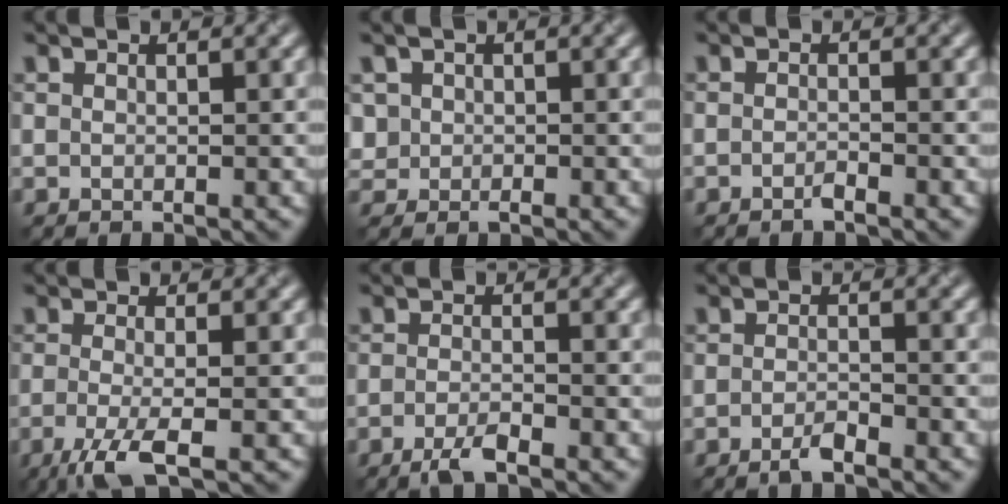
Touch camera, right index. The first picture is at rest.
{"total": 1.1, "force": [0.1, 1.1, -0.2], "torque": [0.002, 0.002, 0.000]}
{"total": 0.6, "force": [-0.6, 0.0, 0.3], "torque": [-0.008, 0.005, -0.013]}
{"total": 4.0, "force": [-2.0, 0.9, 3.4], "torque": [-0.070, -0.002, -0.048]}
{"total": 2.3, "force": [-1.7, 0.3, 1.4], "torque": [-0.036, 0.003, -0.040]}
{"total": 1.3, "force": [-1.1, 0.1, 0.7], "torque": [-0.019, 0.006, -0.026]}